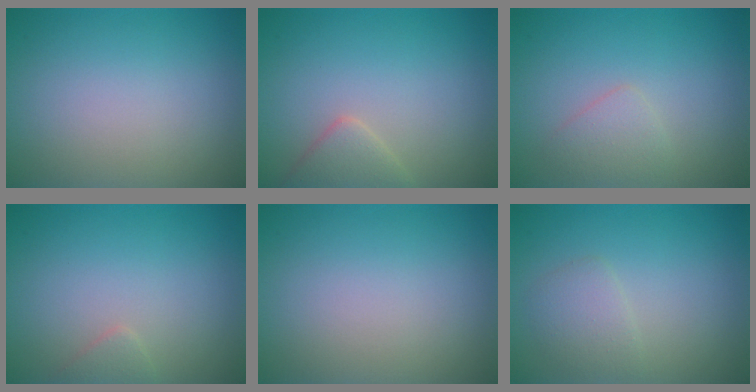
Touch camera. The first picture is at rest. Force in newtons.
{"total": 2.3, "press": 2.3, "slide": 0.1}
{"total": 1.6, "press": 1.6, "slide": 0.1}
{"total": 1.0, "press": 1.0, "slide": 0.1}
{"total": 0.0}
{"total": 1.9, "press": 1.9, "slide": 0.0}